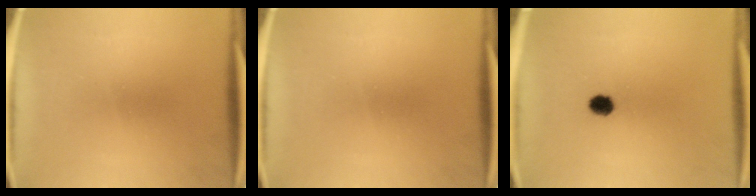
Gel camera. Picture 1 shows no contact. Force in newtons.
{"total": 0.0}
{"total": 3.1}